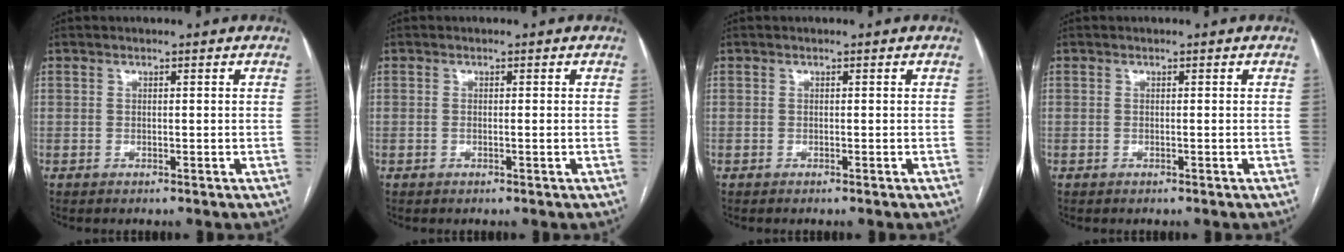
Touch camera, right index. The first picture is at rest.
{"total": 0.9, "force": [-0.1, 0.0, 0.8], "torque": [-0.017, -0.001, -0.001]}
{"total": 0.0}
{"total": 0.0}